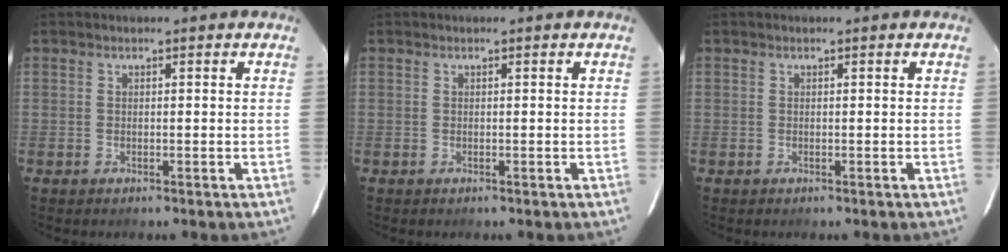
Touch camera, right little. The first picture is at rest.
{"total": 0.0}
{"total": 0.0}